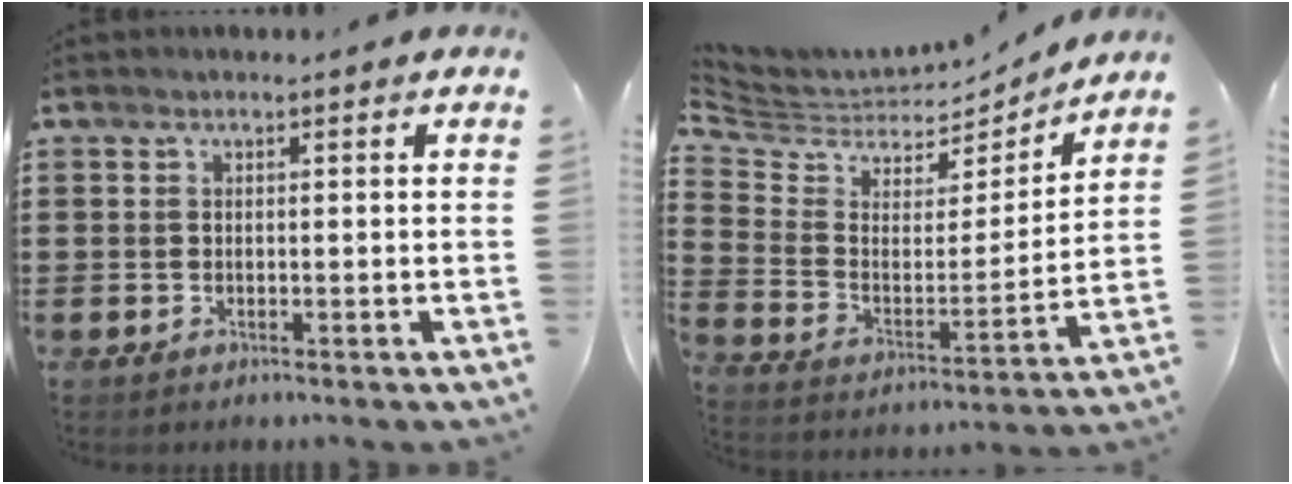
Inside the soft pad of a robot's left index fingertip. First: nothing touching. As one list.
[{"total": 5.2, "force": [4.6, 2.1, 0.9], "torque": [-0.052, -0.037, 0.077]}]